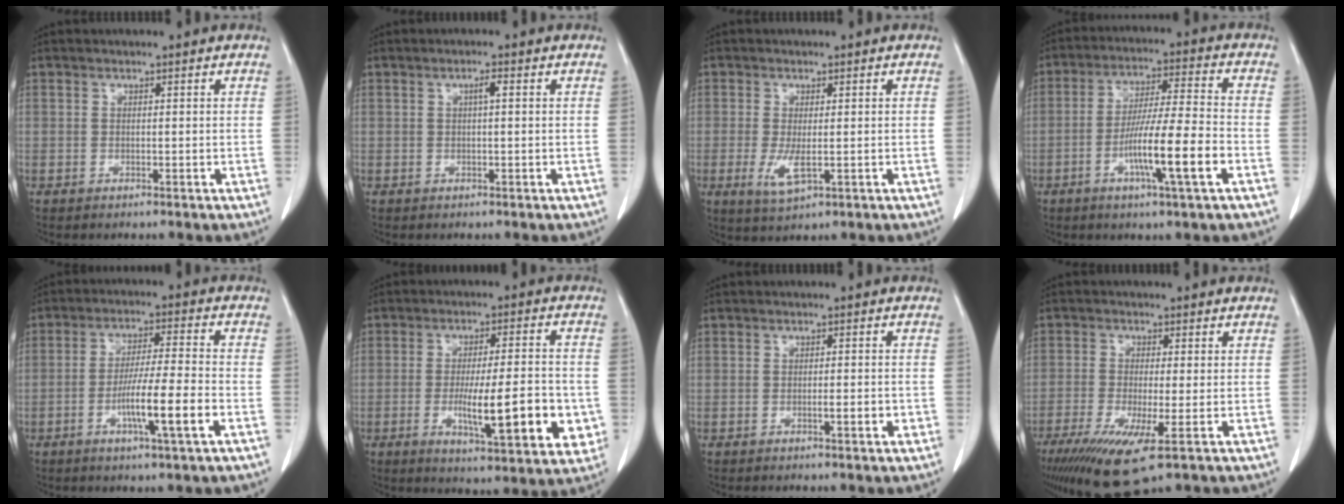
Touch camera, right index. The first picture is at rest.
{"total": 1.3, "force": [0.3, 0.1, 1.3], "torque": [-0.024, 0.004, 0.004]}
{"total": 4.0, "force": [-0.9, 1.1, 3.8], "torque": [-0.075, -0.011, -0.009]}
{"total": 11.8, "force": [-4.2, -0.2, 11.0], "torque": [-0.194, -0.004, -0.076]}
{"total": 9.6, "force": [-3.4, -0.3, 8.9], "torque": [-0.155, -0.006, -0.061]}
{"total": 14.6, "force": [-3.4, 2.6, 13.9], "torque": [-0.199, -0.003, -0.042]}
{"total": 2.0, "force": [-0.7, 0.3, 1.9], "torque": [-0.028, 0.002, -0.008]}
{"total": 9.7, "force": [-4.8, 1.1, 8.3], "torque": [-0.144, -0.031, -0.078]}